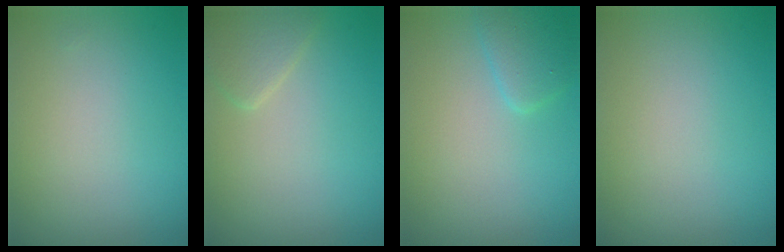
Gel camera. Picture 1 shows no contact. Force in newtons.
{"total": 1.9, "press": 1.9, "slide": 0.1}
{"total": 1.9, "press": 1.9, "slide": 0.2}
{"total": 0.0}